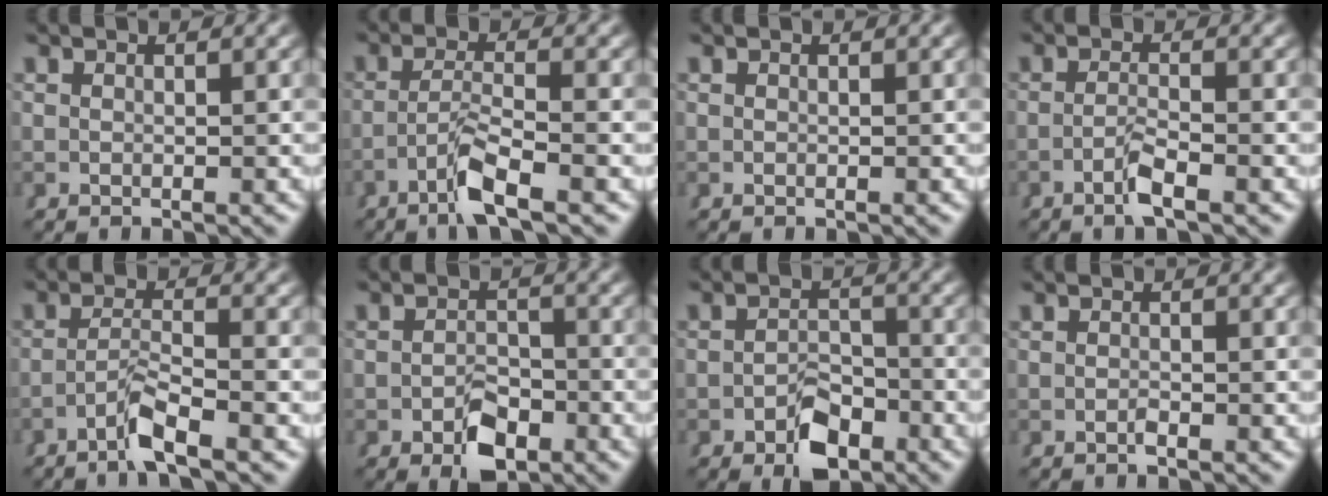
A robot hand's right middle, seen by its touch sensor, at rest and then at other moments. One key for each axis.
{"total": 3.5, "fx": -2.0, "fy": 0.0, "fz": 2.9, "tx": -0.053, "ty": -0.010, "tz": -0.030}
{"total": 0.0}
{"total": 2.2, "fx": -1.6, "fy": -0.3, "fz": 1.5, "tx": -0.032, "ty": -0.009, "tz": -0.025}
{"total": 3.0, "fx": -2.2, "fy": 0.0, "fz": 2.1, "tx": -0.039, "ty": -0.007, "tz": -0.035}
{"total": 4.1, "fx": -2.3, "fy": 2.3, "fz": 2.4, "tx": -0.022, "ty": -0.015, "tz": -0.034}
{"total": 4.4, "fx": -2.8, "fy": 2.4, "fz": 2.4, "tx": -0.021, "ty": -0.015, "tz": -0.043}
{"total": 0.7, "fx": -0.6, "fy": 0.2, "fz": 0.3, "tx": -0.005, "ty": -0.001, "tz": -0.012}